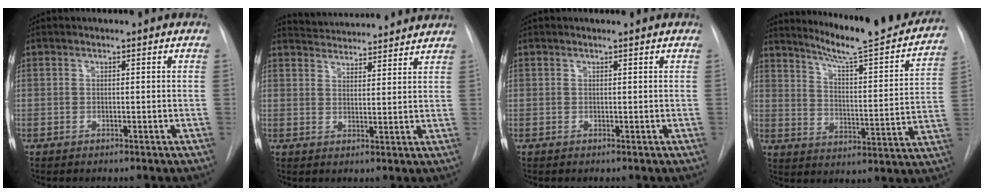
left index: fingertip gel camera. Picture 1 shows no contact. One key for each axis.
{"total": 13.6, "fx": 13.1, "fy": 2.0, "fz": 3.2, "tx": -0.049, "ty": 0.023, "tz": 0.177}
{"total": 0.6, "fx": 0.6, "fy": -0.1, "fz": 0.1, "tx": -0.007, "ty": 0.002, "tz": 0.009}
{"total": 21.8, "fx": 19.8, "fy": 1.2, "fz": 8.9, "tx": -0.128, "ty": -0.062, "tz": 0.261}